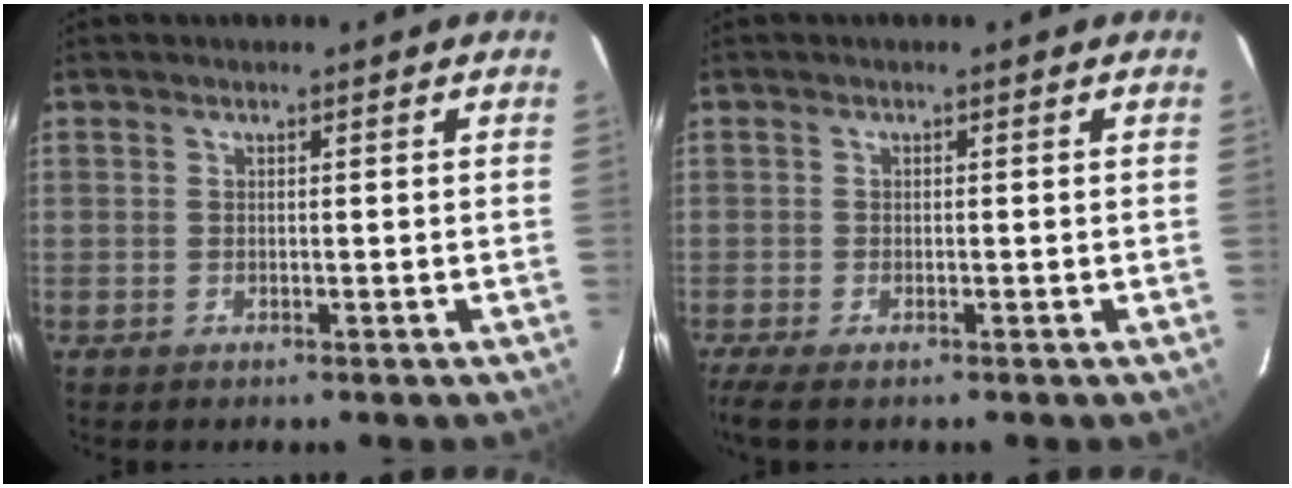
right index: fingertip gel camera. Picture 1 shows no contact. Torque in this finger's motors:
{"motor_torque": [0.49, -0.47, 0.09, 0.01]}